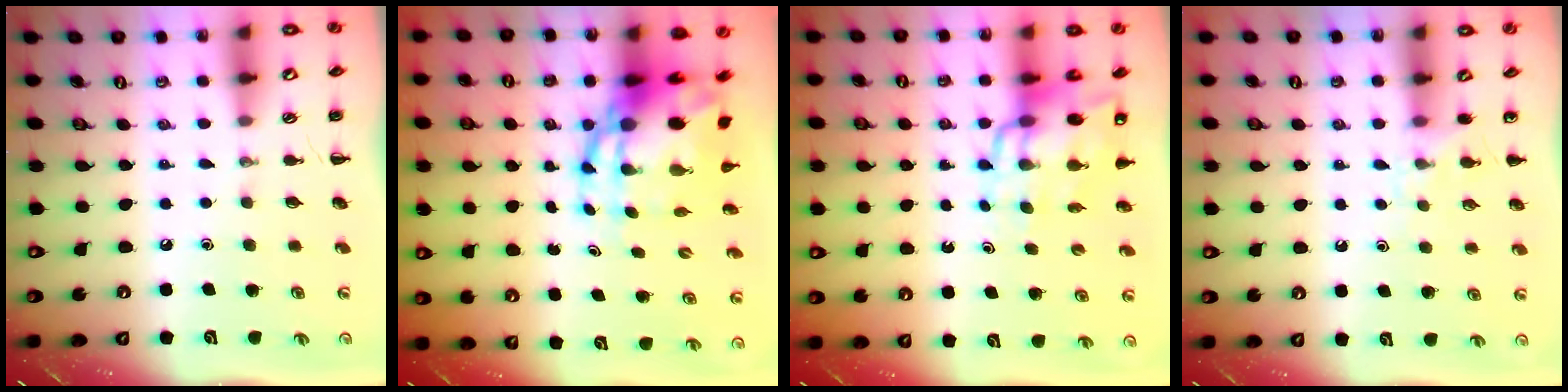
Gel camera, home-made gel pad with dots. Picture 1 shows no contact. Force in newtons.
{"total": 11.0, "press": 10.7, "slide": 2.8}
{"total": 13.5, "press": 12.9, "slide": 4.0}
{"total": 5.3, "press": 5.1, "slide": 1.6}